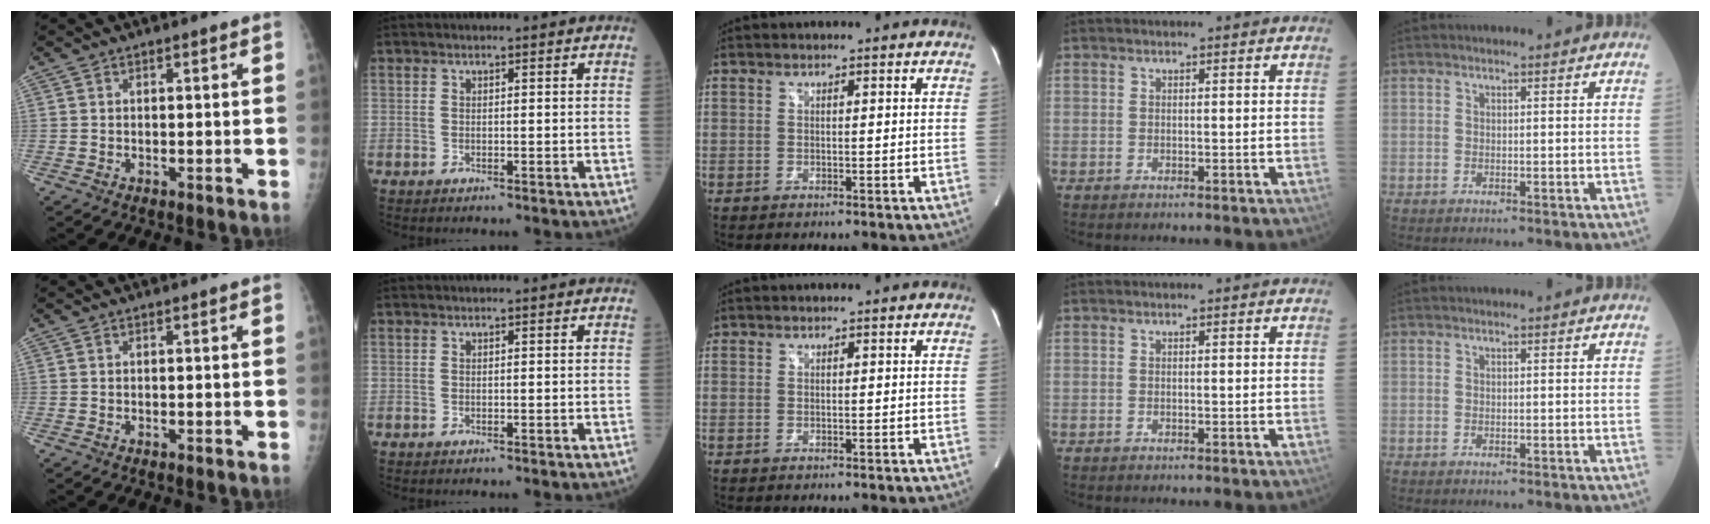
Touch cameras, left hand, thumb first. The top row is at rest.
{"middle": {"total": 0.6, "force": [0.5, 0.3, 0.0], "torque": [-0.004, 0.010, 0.010]}}